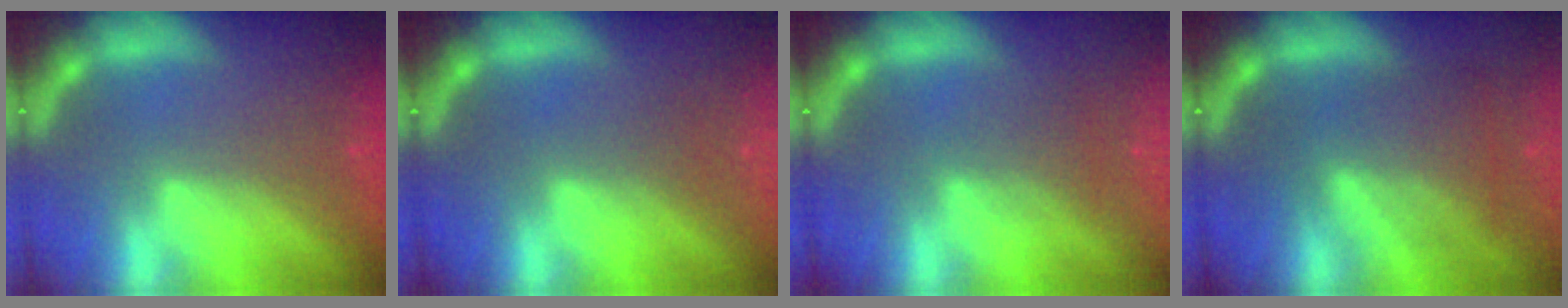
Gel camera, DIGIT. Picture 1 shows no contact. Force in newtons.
{"total": 1.0}
{"total": 2.0}
{"total": 6.5}